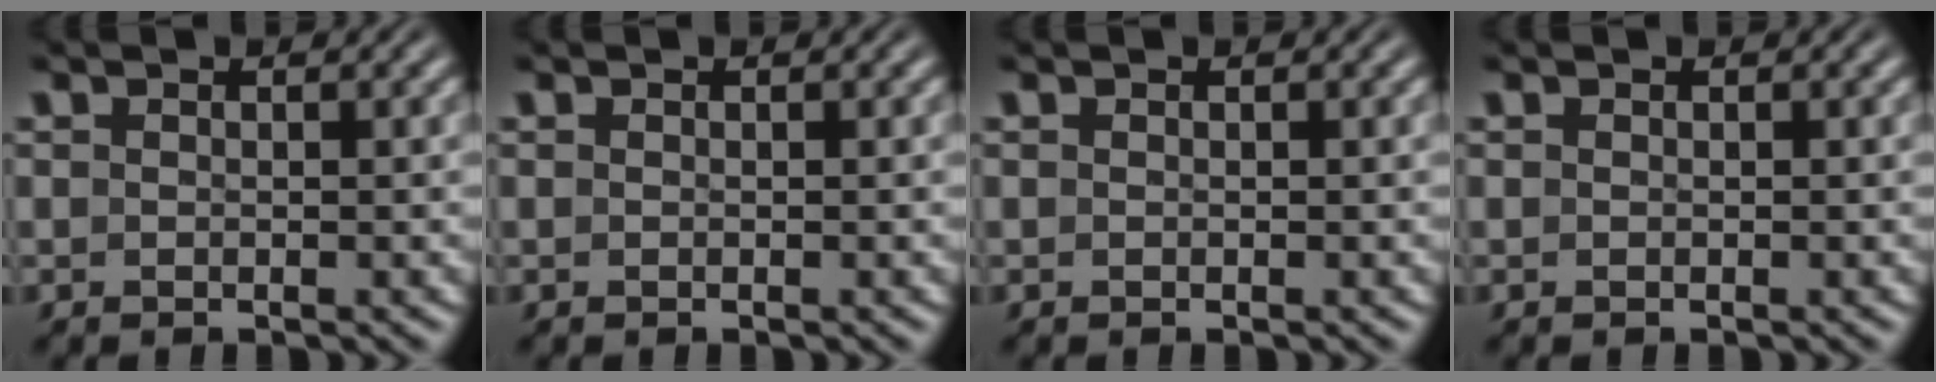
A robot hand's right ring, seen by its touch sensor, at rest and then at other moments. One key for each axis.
{"total": 0.0}
{"total": 1.1, "fx": -0.3, "fy": -1.0, "fz": -0.4, "tx": 0.014, "ty": -0.011, "tz": 0.005}
{"total": 0.0}